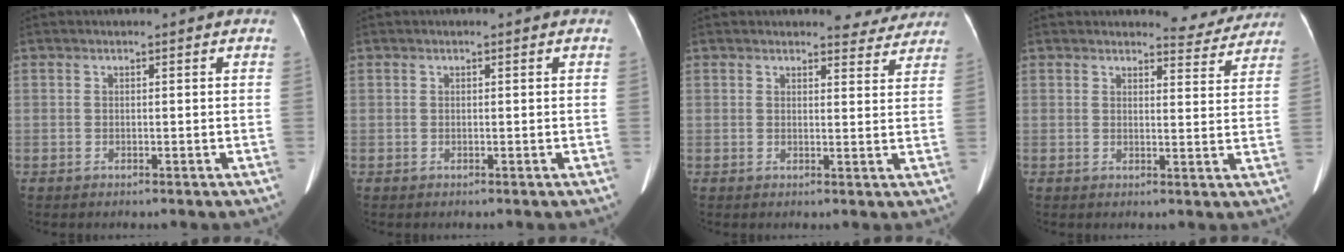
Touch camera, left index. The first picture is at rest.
{"total": 0.0}
{"total": 4.7, "force": [4.5, 1.5, 0.4], "torque": [0.007, -0.009, 0.037]}
{"total": 5.2, "force": [5.1, 1.2, 0.1], "torque": [0.006, -0.017, 0.047]}